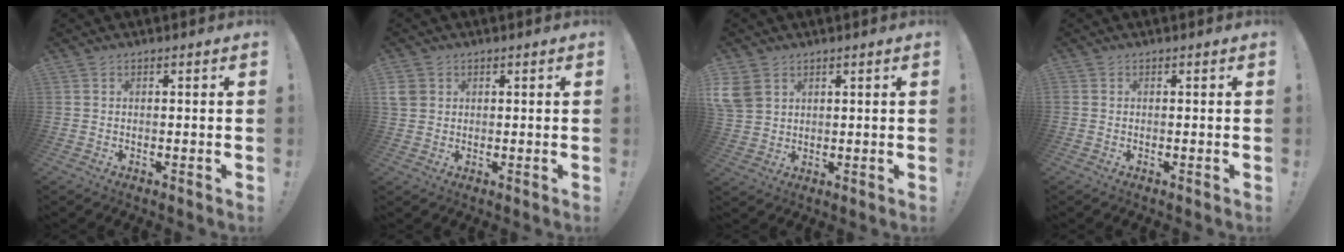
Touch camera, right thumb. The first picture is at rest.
{"total": 4.1, "force": [1.5, 3.5, 1.5], "torque": [-0.025, 0.002, 0.033]}
{"total": 6.8, "force": [3.2, 5.0, 3.2], "torque": [-0.066, -0.008, 0.064]}
{"total": 0.0}